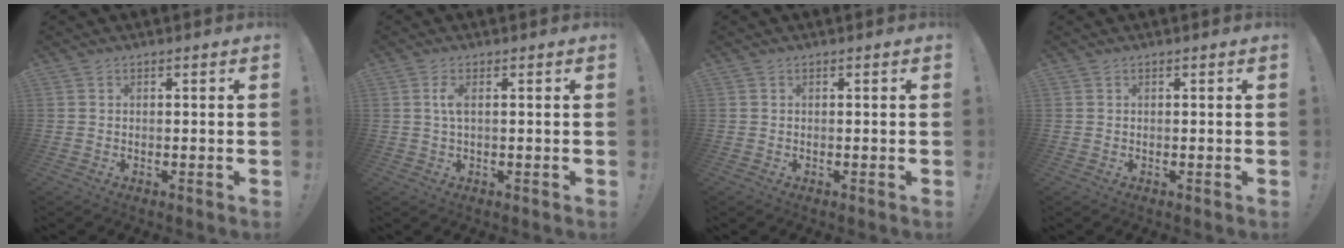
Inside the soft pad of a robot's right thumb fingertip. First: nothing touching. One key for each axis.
{"total": 2.9, "fx": 0.4, "fy": 0.8, "fz": 2.8, "tx": -0.060, "ty": -0.001, "tz": 0.002}
{"total": 0.0}
{"total": 0.0}